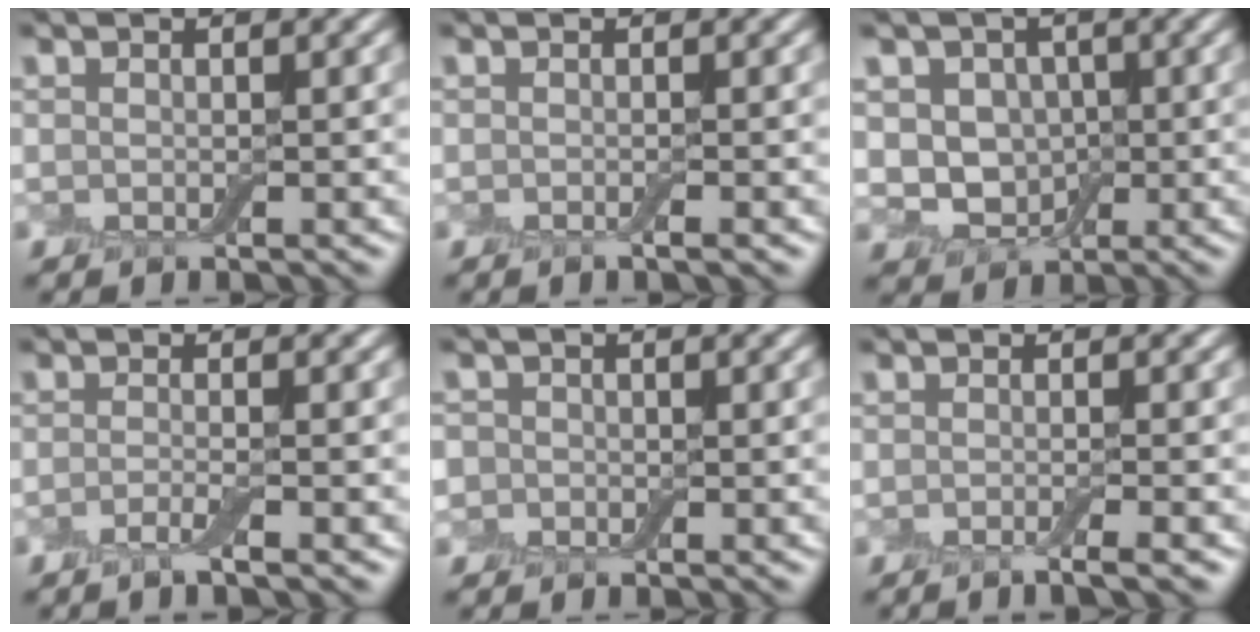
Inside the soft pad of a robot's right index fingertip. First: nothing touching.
{"total": 0.8, "force": [-0.4, 0.1, 0.7], "torque": [-0.009, -0.002, -0.008]}
{"total": 4.1, "force": [0.5, 3.5, 2.2], "torque": [-0.030, -0.005, -0.001]}
{"total": 1.7, "force": [-0.9, 0.3, 1.4], "torque": [-0.025, -0.003, -0.025]}
{"total": 1.9, "force": [-0.1, 1.9, 0.5], "torque": [0.008, 0.006, -0.021]}
{"total": 2.3, "force": [-1.3, 0.4, 1.8], "torque": [-0.016, 0.000, -0.027]}